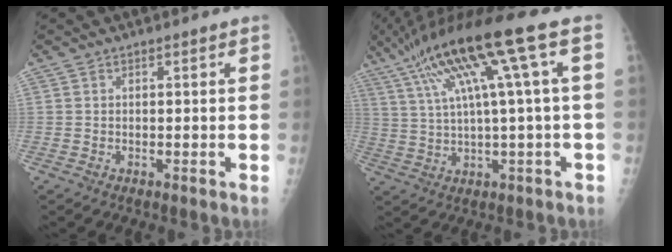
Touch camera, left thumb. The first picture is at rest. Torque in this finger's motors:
{"motor_torque": [0.72, 0.62, 1.78, -0.99, 0.56]}